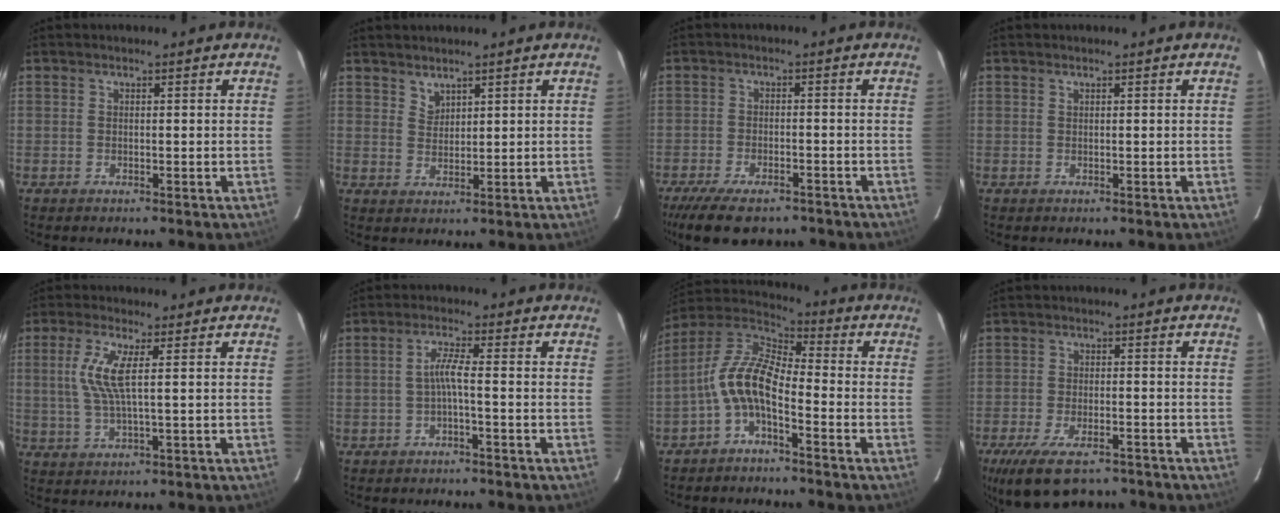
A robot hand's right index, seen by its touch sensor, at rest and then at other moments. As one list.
[{"total": 2.4, "force": [2.2, 1.0, 0.4], "torque": [-0.001, 0.004, 0.042]}, {"total": 11.7, "force": [-9.0, 4.4, 6.0], "torque": [-0.141, -0.027, -0.147]}, {"total": 0.0}, {"total": 6.9, "force": [1.4, 1.1, 6.7], "torque": [-0.146, 0.002, 0.029]}, {"total": 2.8, "force": [-1.2, -0.3, 2.5], "torque": [-0.053, 0.004, -0.022]}, {"total": 9.8, "force": [-3.8, 4.0, 8.1], "torque": [-0.179, 0.017, -0.080]}, {"total": 13.1, "force": [-9.3, 5.4, 7.5], "torque": [-0.167, -0.031, -0.154]}]